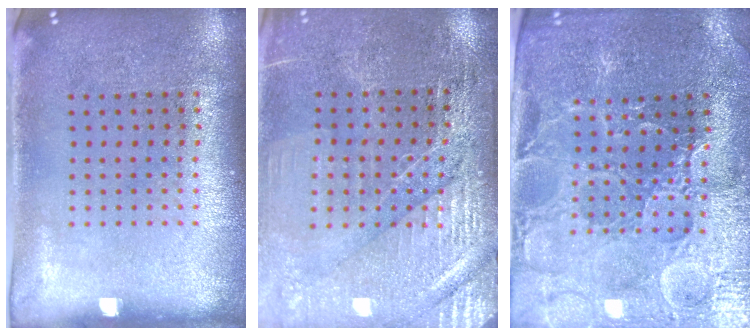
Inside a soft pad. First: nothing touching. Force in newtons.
{"total": 3.2, "press": 3.2, "slide": 0.4}
{"total": 3.4, "press": 3.3, "slide": 0.7}